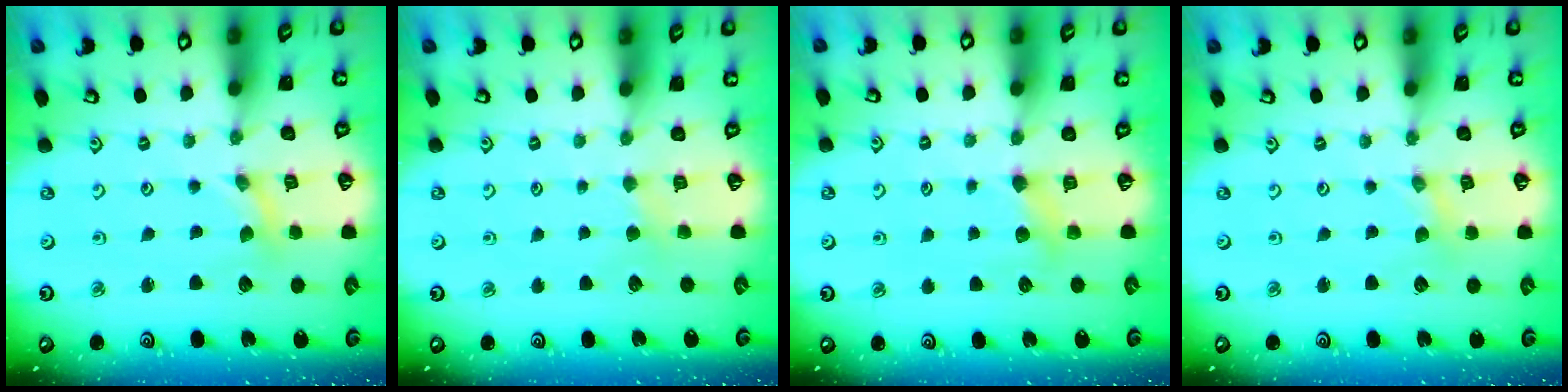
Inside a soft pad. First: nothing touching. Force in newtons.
{"total": 2.2, "press": 2.2, "slide": 0.4}
{"total": 3.6, "press": 3.6, "slide": 0.5}
{"total": 0.0}